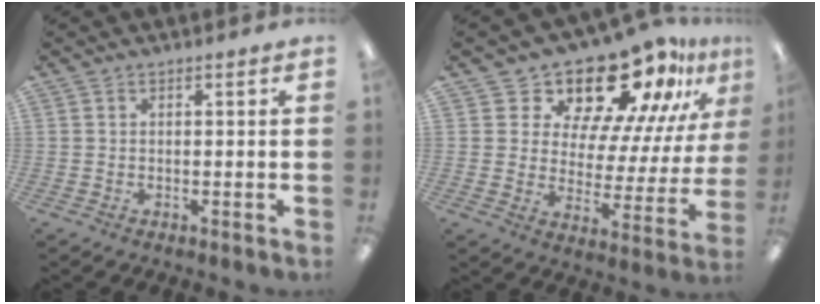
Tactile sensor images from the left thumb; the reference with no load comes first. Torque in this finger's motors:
{"motor_torque": [0.29, 0.73, -0.32, -0.01, 0.04]}